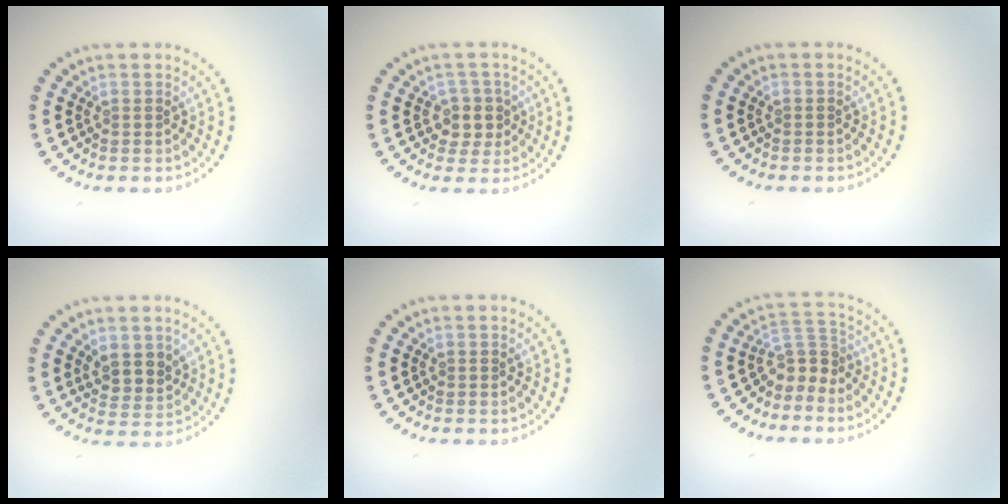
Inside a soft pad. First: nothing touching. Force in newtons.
{"total": 2.5, "press": 2.2, "slide": 1.2}
{"total": 0.0}
{"total": 2.5, "press": 2.2, "slide": 1.1}
{"total": 0.0}
{"total": 2.8, "press": 2.0, "slide": 2.0}